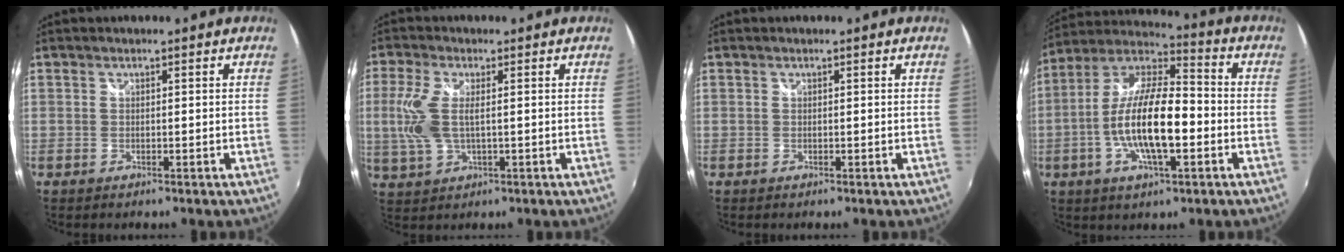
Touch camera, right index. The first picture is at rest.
{"total": 7.6, "force": [0.3, 2.9, 7.1], "torque": [-0.160, -0.001, 0.011]}
{"total": 0.0}
{"total": 17.0, "force": [-3.7, 5.4, 15.7], "torque": [-0.302, -0.002, -0.074]}